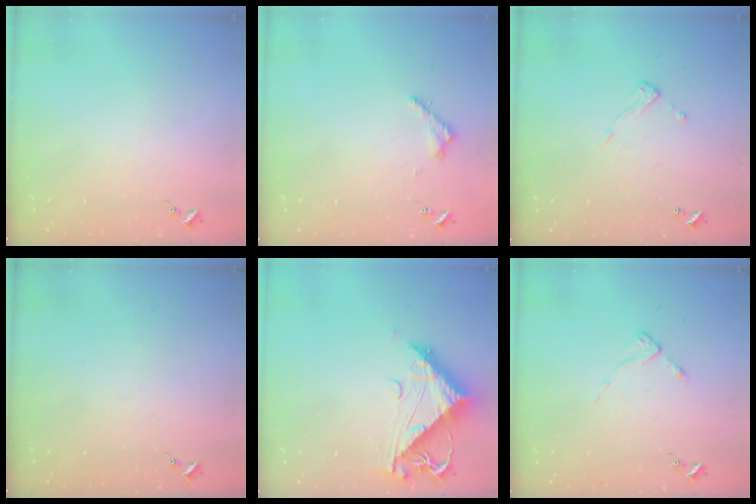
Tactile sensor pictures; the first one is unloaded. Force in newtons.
{"total": 3.2, "press": 3.2, "slide": 0.4}
{"total": 7.0, "press": 7.0, "slide": 0.4}
{"total": 0.0}
{"total": 10.1, "press": 10.0, "slide": 1.0}
{"total": 2.8, "press": 2.8, "slide": 0.3}